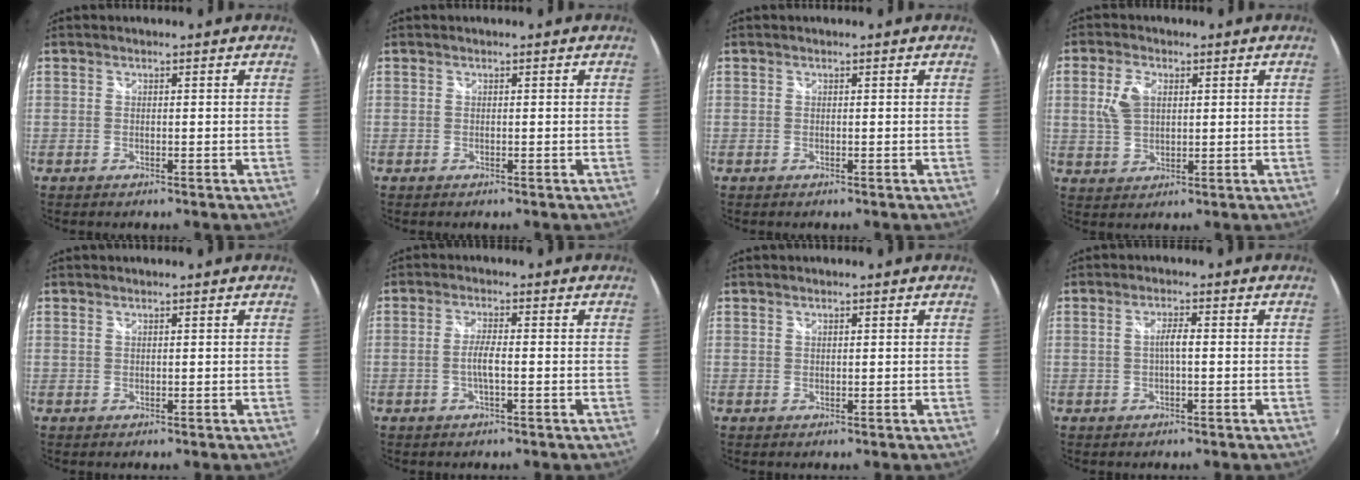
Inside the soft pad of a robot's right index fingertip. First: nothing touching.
{"total": 0.0}
{"total": 0.0}
{"total": 5.9, "force": [1.5, 3.7, 4.3], "torque": [-0.088, 0.009, 0.030]}
{"total": 0.0}
{"total": 2.9, "force": [-0.8, 0.3, 2.7], "torque": [-0.054, -0.001, -0.014]}
{"total": 0.6, "force": [0.4, 0.2, 0.3], "torque": [-0.005, 0.001, 0.007]}
{"total": 2.3, "force": [-0.2, 0.3, 2.2], "torque": [-0.043, 0.004, -0.003]}